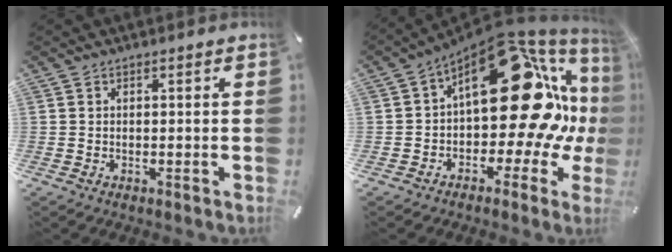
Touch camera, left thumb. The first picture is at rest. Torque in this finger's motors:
{"motor_torque": [2.04, 2.97, 2.18, -0.59, 0.21]}